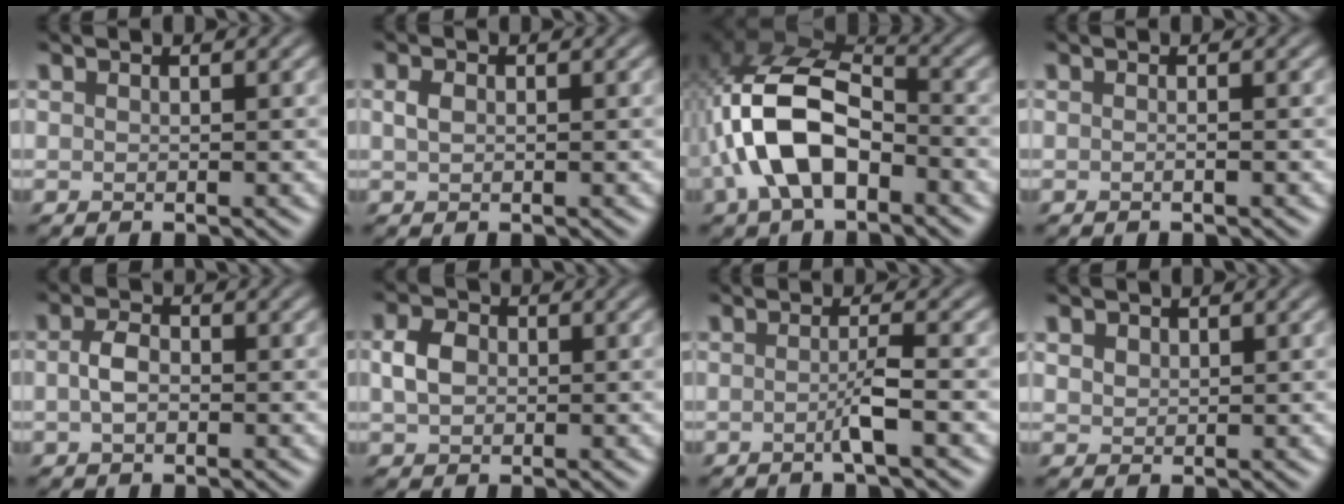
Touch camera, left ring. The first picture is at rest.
{"total": 1.0, "force": [-0.7, 0.5, 0.4], "torque": [-0.013, -0.004, -0.015]}
{"total": 9.7, "force": [-4.0, 4.9, 7.3], "torque": [-0.153, 0.012, -0.091]}
{"total": 0.6, "force": [-0.6, -0.2, 0.2], "torque": [-0.004, -0.004, -0.011]}
{"total": 2.2, "force": [-1.5, 1.1, 1.1], "torque": [-0.025, -0.002, -0.035]}
{"total": 2.5, "force": [-1.1, 1.9, 1.2], "torque": [-0.029, -0.002, -0.029]}
{"total": 2.4, "force": [-1.8, -0.2, 1.5], "torque": [-0.030, -0.008, -0.039]}
{"total": 1.1, "force": [0.2, 1.0, 0.5], "torque": [-0.022, -0.010, 0.007]}